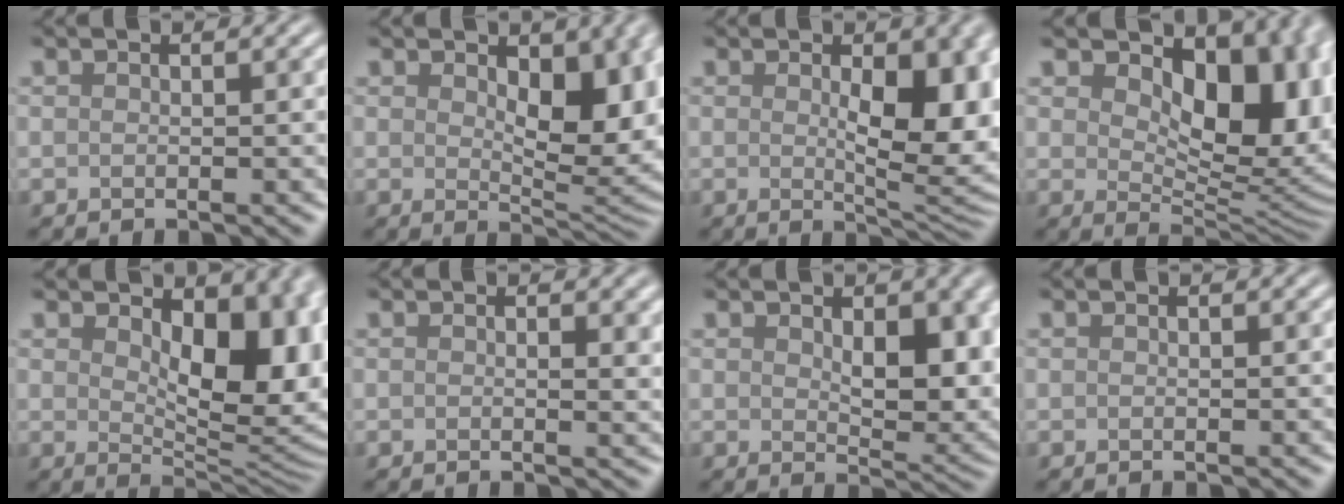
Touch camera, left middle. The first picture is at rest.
{"total": 7.3, "force": [1.5, 3.8, 6.1], "torque": [-0.092, -0.010, 0.029]}
{"total": 8.2, "force": [0.6, 3.3, 7.5], "torque": [-0.102, -0.011, 0.018]}
{"total": 11.8, "force": [3.2, 6.8, 9.2], "torque": [-0.116, -0.016, 0.055]}
{"total": 9.9, "force": [2.3, 5.4, 8.0], "torque": [-0.105, -0.012, 0.041]}
{"total": 1.3, "force": [0.3, 0.3, 1.2], "torque": [-0.014, -0.004, 0.003]}
{"total": 6.9, "force": [1.2, 3.7, 5.7], "torque": [-0.085, -0.012, 0.029]}
{"total": 0.0}